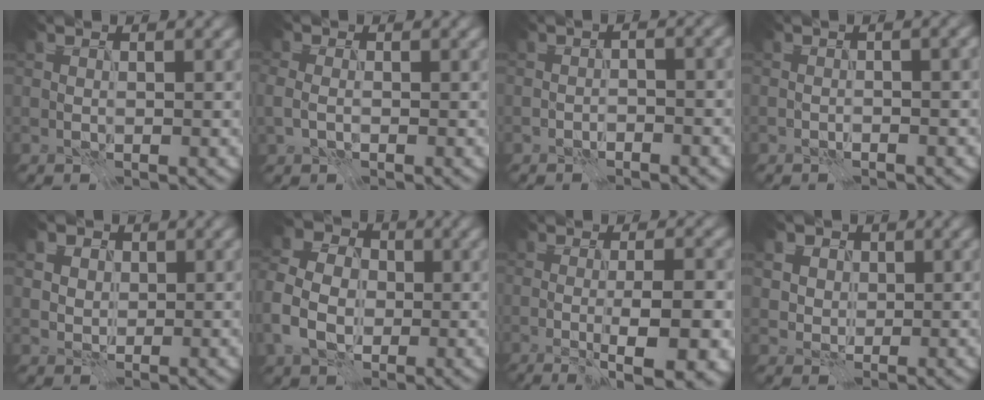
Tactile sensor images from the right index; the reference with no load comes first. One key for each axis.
{"total": 1.5, "fx": -0.3, "fy": 1.2, "fz": 0.8, "tx": -0.016, "ty": 0.002, "tz": -0.003}
{"total": 3.8, "fx": 0.1, "fy": 1.9, "fz": 3.3, "tx": -0.007, "ty": 0.028, "tz": -0.021}
{"total": 4.5, "fx": 1.0, "fy": 1.9, "fz": 3.9, "tx": -0.020, "ty": 0.026, "tz": -0.011}
{"total": 3.2, "fx": 1.5, "fy": 2.5, "fz": 1.4, "tx": -0.034, "ty": 0.006, "tz": 0.026}
{"total": 7.2, "fx": -0.8, "fy": 5.9, "fz": 4.0, "tx": -0.092, "ty": 0.004, "tz": -0.018}
{"total": 6.6, "fx": -2.1, "fy": 1.5, "fz": 6.1, "tx": -0.074, "ty": -0.006, "tz": -0.029}
{"total": 4.6, "fx": 2.4, "fy": 3.4, "fz": 1.8, "tx": -0.048, "ty": 0.002, "tz": 0.046}